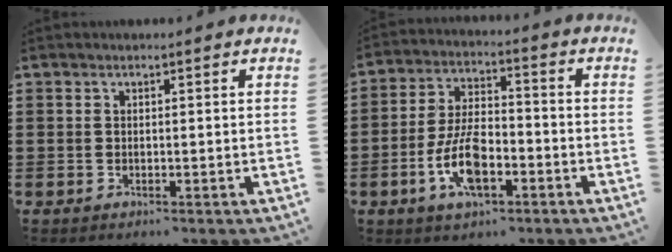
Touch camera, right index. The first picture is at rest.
{"total": 9.3, "force": [-3.3, 4.2, 7.6], "torque": [-0.166, -0.003, -0.062]}